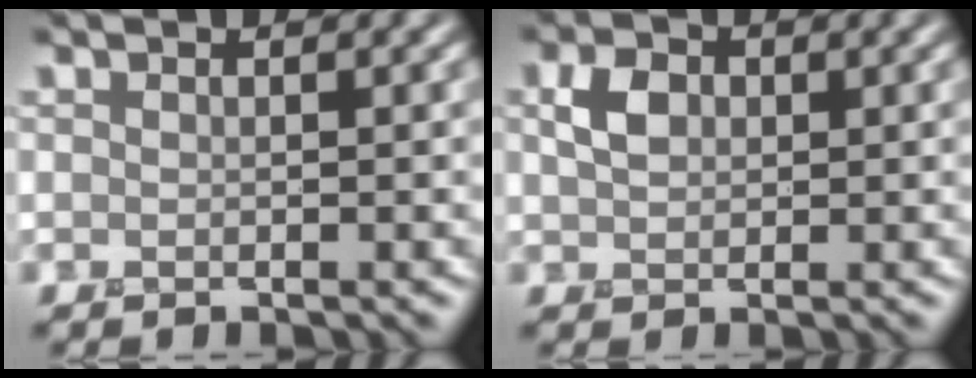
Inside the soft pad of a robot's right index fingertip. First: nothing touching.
{"total": 2.3, "force": [0.3, 1.8, 1.4], "torque": [-0.033, 0.004, 0.001]}